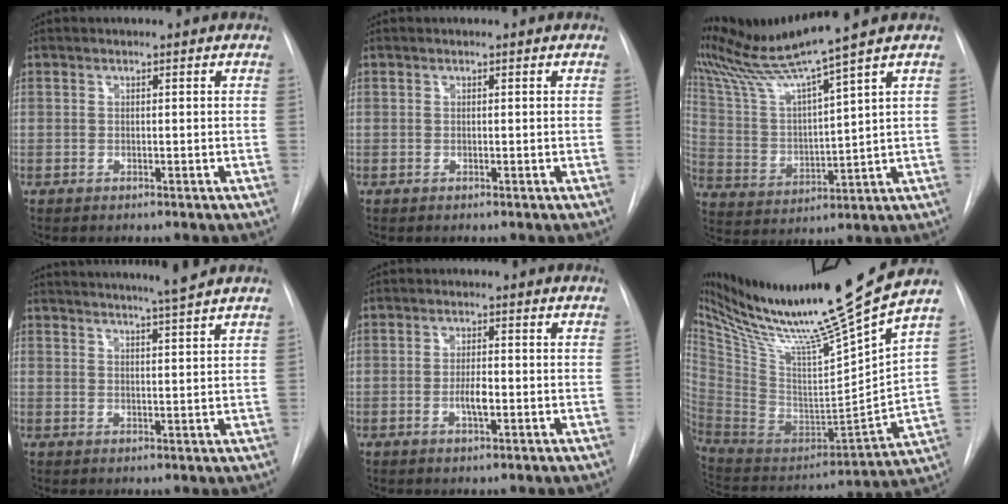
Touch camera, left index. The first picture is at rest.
{"total": 0.0}
{"total": 11.6, "force": [10.1, -3.1, 4.6], "torque": [-0.096, -0.012, 0.203]}
{"total": 9.4, "force": [8.6, -1.9, 3.3], "torque": [-0.050, -0.008, 0.115]}
{"total": 2.8, "force": [-0.7, 0.7, 2.6], "torque": [-0.048, 0.002, -0.012]}
{"total": 26.2, "force": [20.6, -1.4, 16.0], "torque": [-0.268, -0.039, 0.357]}